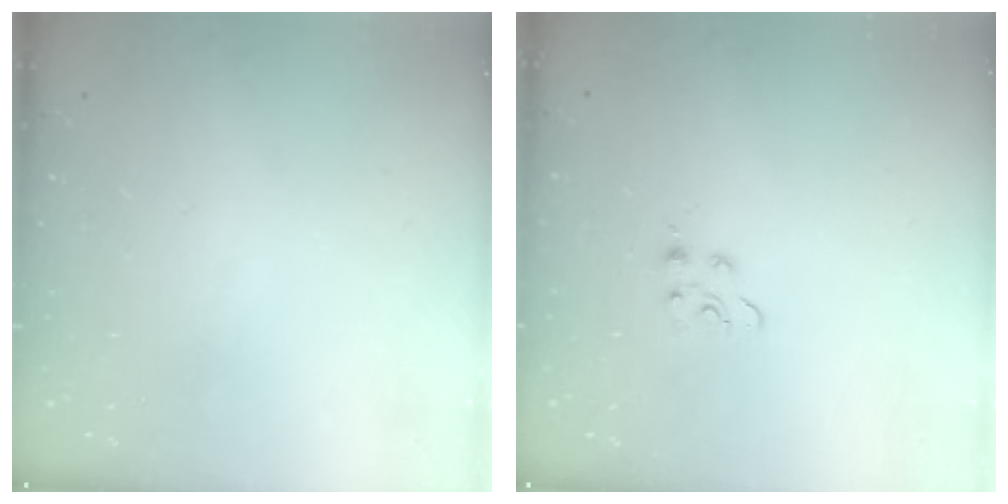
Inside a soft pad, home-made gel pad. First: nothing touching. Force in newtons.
{"total": 4.5, "press": 4.5, "slide": 0.6}